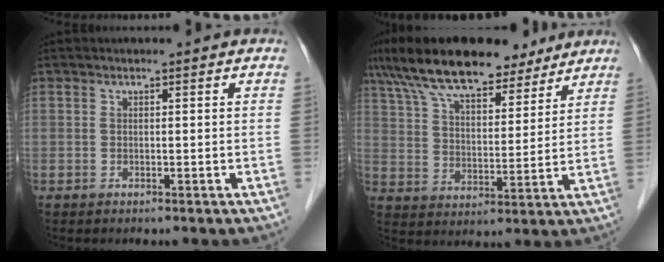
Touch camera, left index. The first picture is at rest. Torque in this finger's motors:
{"motor_torque": [1.06, -1.08, 0.74, 0.21]}